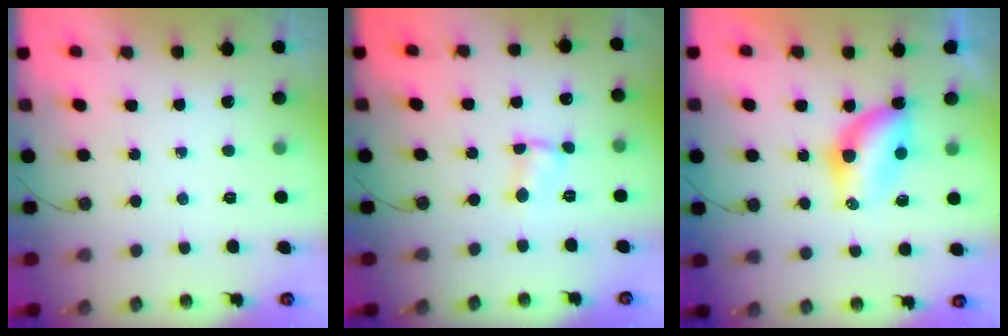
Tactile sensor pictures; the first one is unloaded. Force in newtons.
{"total": 1.6, "press": 1.6, "slide": 0.2}
{"total": 6.5, "press": 6.5, "slide": 0.2}